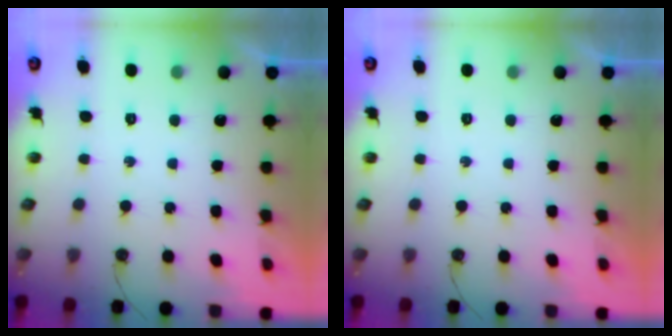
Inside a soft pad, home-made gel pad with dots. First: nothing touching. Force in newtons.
{"total": 0.0}